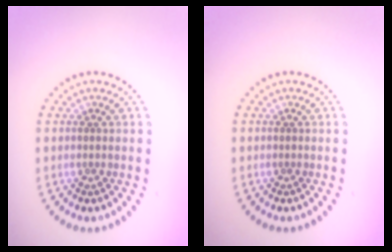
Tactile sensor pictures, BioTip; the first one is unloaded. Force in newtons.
{"total": 0.0}